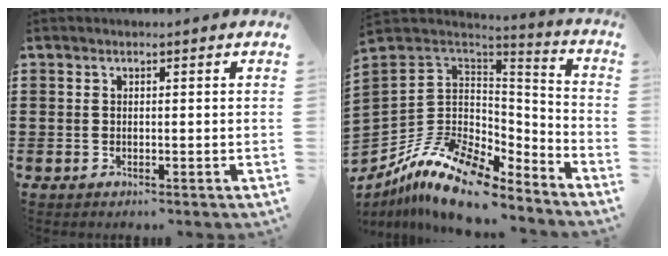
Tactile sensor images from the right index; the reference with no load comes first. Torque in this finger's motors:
{"motor_torque": [0.69, -0.22, -0.12, -0.21]}